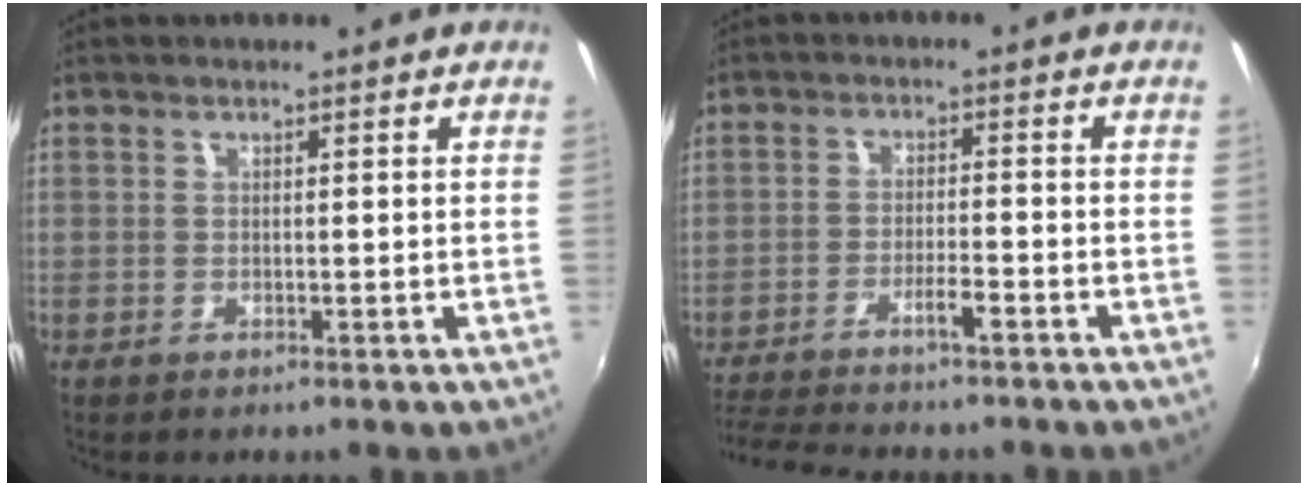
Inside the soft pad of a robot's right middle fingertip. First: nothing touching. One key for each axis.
{"total": 8.4, "fx": -7.2, "fy": 0.6, "fz": 4.3, "tx": -0.097, "ty": -0.006, "tz": -0.120}